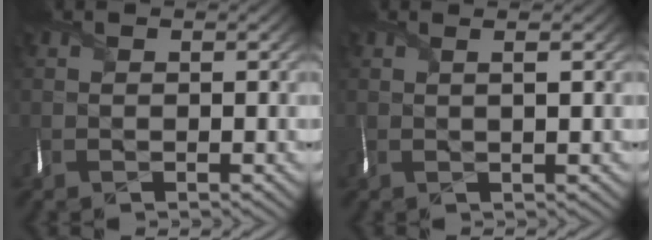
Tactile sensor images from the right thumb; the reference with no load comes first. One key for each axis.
{"total": 1.9, "fx": 0.4, "fy": 0.2, "fz": 1.8, "tx": -0.026, "ty": 0.010, "tz": 0.003}